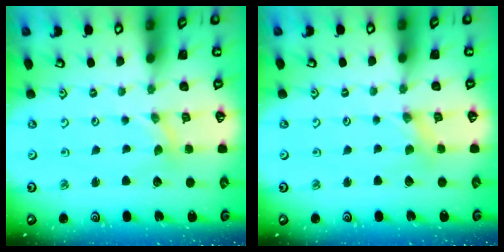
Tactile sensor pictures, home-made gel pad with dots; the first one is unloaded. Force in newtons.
{"total": 0.0}